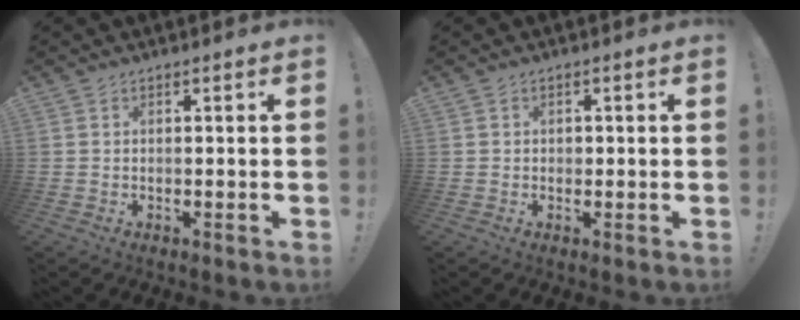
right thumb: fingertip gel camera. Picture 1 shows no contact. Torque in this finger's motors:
{"motor_torque": [-0.19, -0.08, 0.01, -0.10, 0.00]}